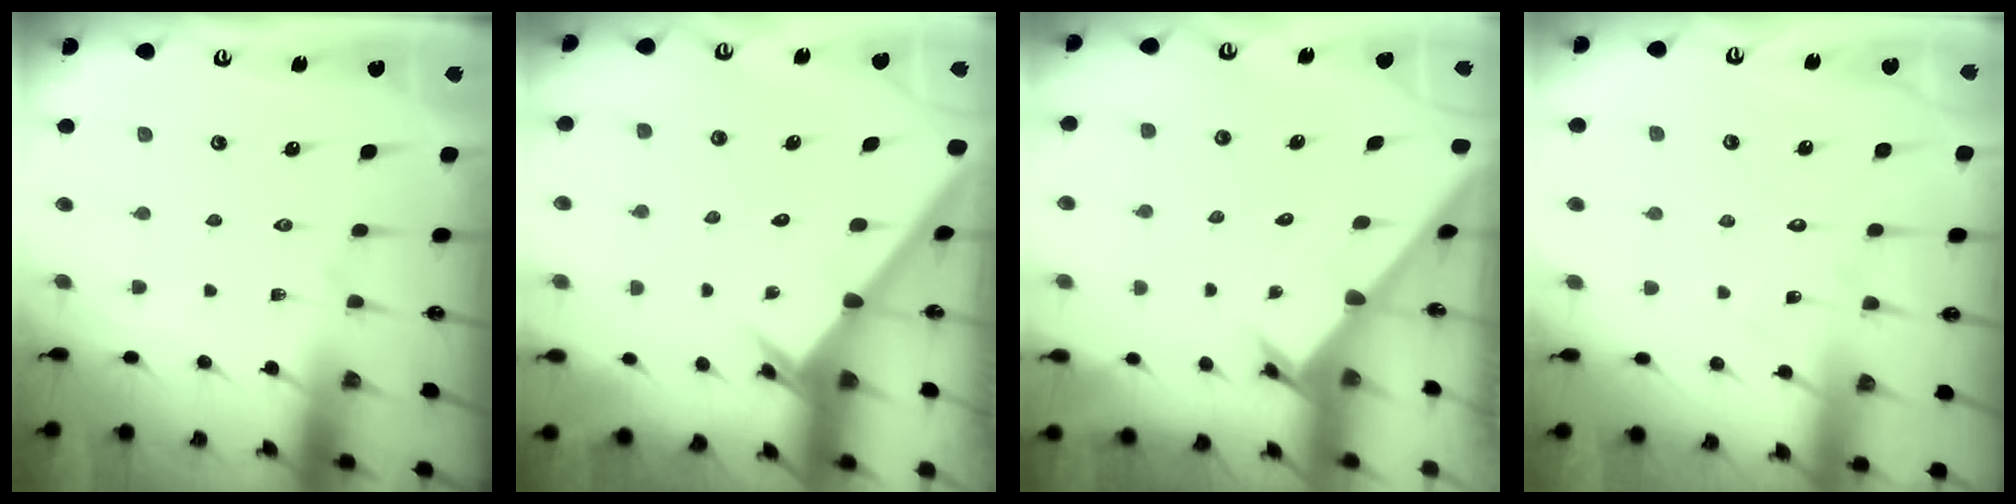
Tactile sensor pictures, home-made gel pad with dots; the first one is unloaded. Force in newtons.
{"total": 2.3, "press": 2.3, "slide": 0.2}
{"total": 1.7, "press": 1.7, "slide": 0.1}
{"total": 6.1, "press": 6.1, "slide": 0.1}